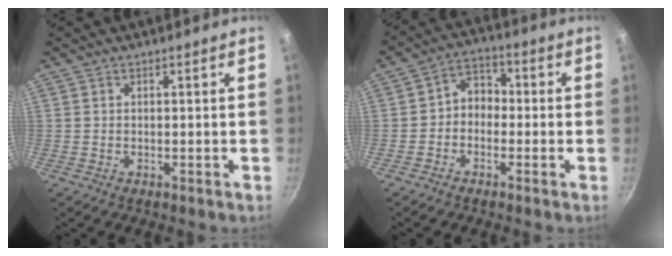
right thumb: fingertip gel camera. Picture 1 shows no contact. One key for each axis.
{"total": 5.2, "fx": -1.2, "fy": 4.1, "fz": 2.9, "tx": -0.020, "ty": 0.028, "tz": -0.035}